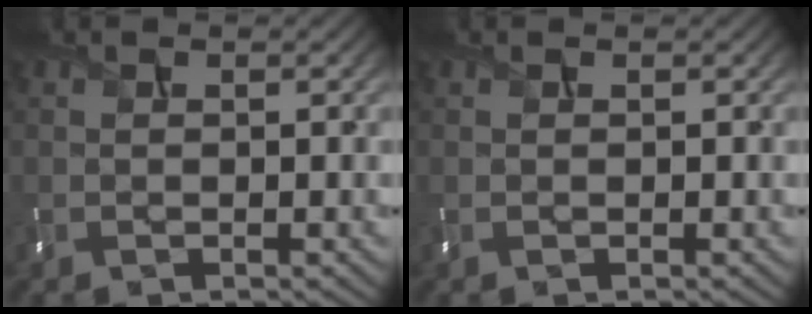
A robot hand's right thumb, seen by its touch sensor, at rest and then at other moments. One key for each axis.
{"total": 0.0}